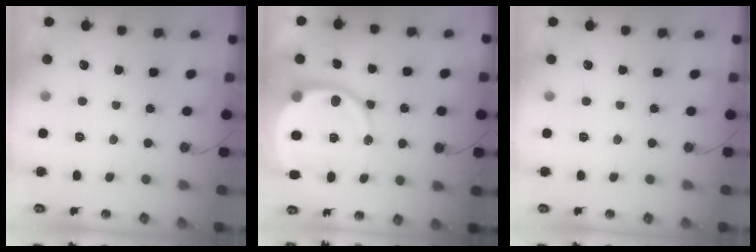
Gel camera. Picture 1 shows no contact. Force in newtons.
{"total": 13.8, "press": 13.7, "slide": 1.8}
{"total": 0.0}